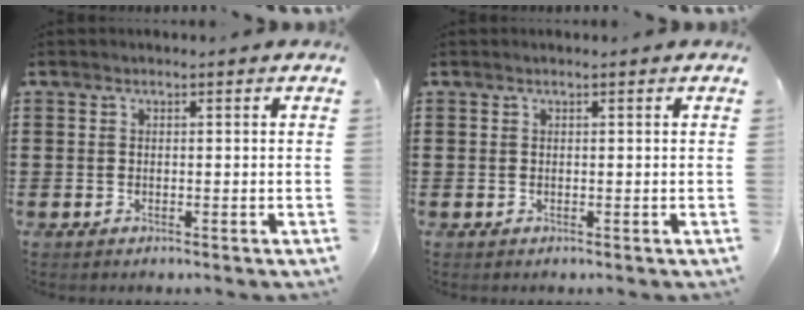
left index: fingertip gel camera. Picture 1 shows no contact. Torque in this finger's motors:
{"motor_torque": [0.05, 0.06, -0.02, -0.01]}